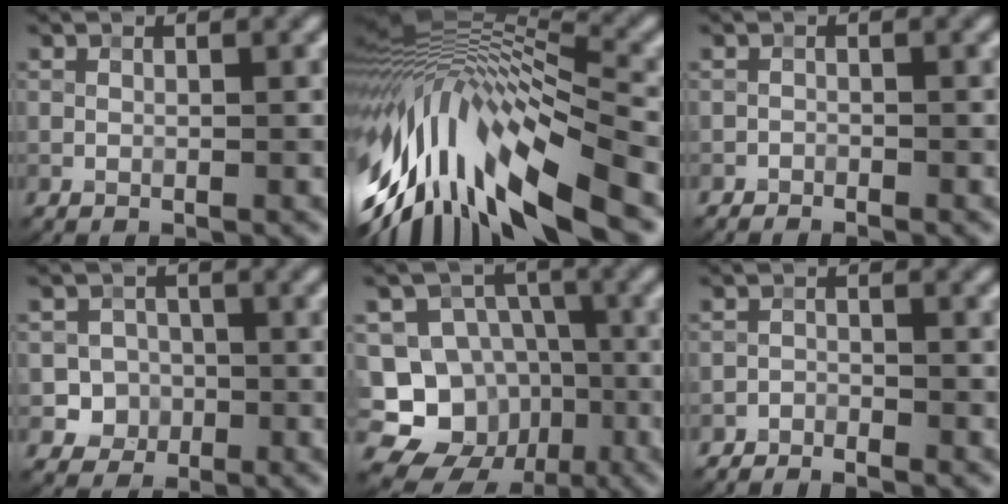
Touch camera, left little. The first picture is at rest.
{"total": 13.9, "force": [-5.0, 5.0, 11.9], "torque": [-0.238, 0.014, -0.087]}
{"total": 0.9, "force": [-0.9, 0.1, -0.1], "torque": [0.005, 0.001, -0.019]}
{"total": 2.9, "force": [-0.9, 2.7, 0.5], "torque": [0.015, 0.005, -0.026]}
{"total": 13.2, "force": [-5.5, 11.4, 3.8], "torque": [-0.066, -0.003, -0.094]}
{"total": 2.1, "force": [-2.1, 0.2, 0.0], "torque": [-0.001, 0.002, -0.042]}